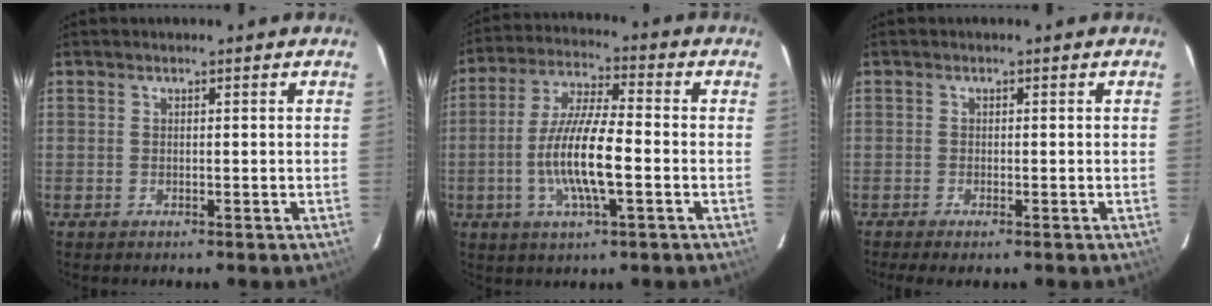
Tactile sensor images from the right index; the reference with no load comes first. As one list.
[{"total": 12.3, "force": [-2.9, 2.5, 11.7], "torque": [-0.234, -0.004, -0.056]}, {"total": 2.3, "force": [-1.7, 0.3, 1.6], "torque": [-0.036, -0.007, -0.031]}]